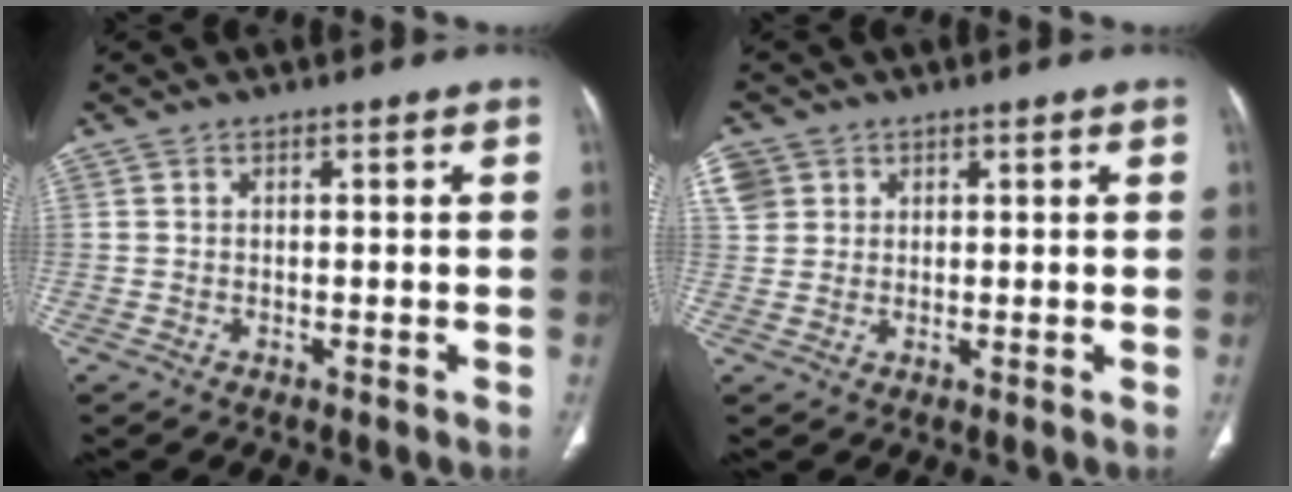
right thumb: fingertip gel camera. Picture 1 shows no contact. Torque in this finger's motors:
{"motor_torque": [-0.15, 0.19, 0.76, -0.06, 0.08]}